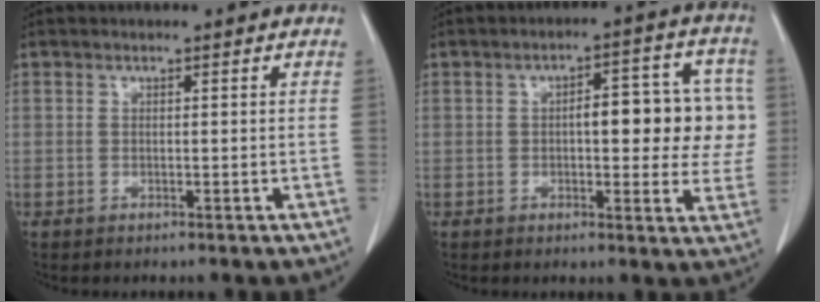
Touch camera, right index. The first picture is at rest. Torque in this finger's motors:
{"motor_torque": [0.41, 0.15, 0.24, 0.06]}